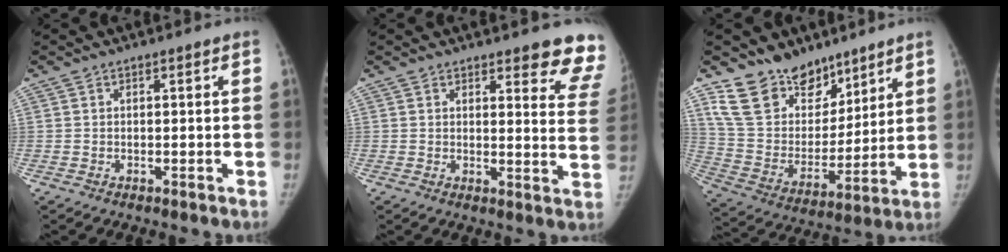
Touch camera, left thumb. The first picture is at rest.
{"total": 11.0, "force": [9.7, 2.4, 4.5], "torque": [-0.010, -0.070, 0.085]}
{"total": 17.4, "force": [13.0, 10.3, 5.2], "torque": [-0.041, -0.081, 0.247]}